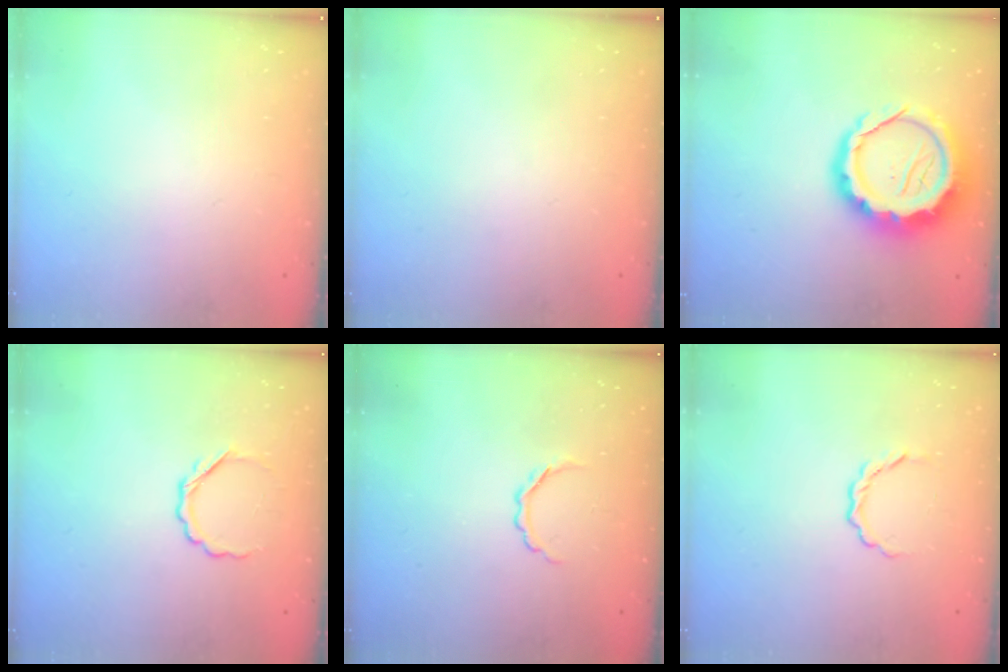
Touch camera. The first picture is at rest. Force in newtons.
{"total": 0.0}
{"total": 15.1, "press": 14.7, "slide": 3.3}
{"total": 4.2, "press": 4.1, "slide": 1.0}
{"total": 3.5, "press": 3.4, "slide": 0.9}
{"total": 3.3, "press": 3.2, "slide": 0.7}